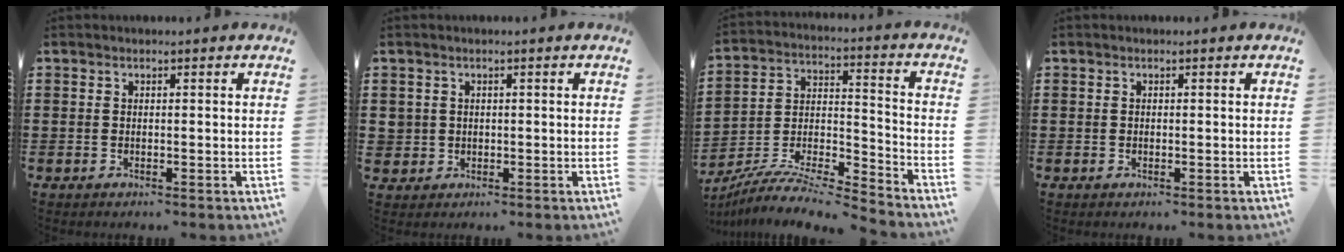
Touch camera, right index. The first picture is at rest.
{"total": 1.6, "force": [0.1, 1.5, 0.0], "torque": [-0.007, 0.008, 0.000]}
{"total": 7.5, "force": [-7.1, 0.7, 2.3], "torque": [-0.044, 0.000, -0.144]}
{"total": 0.0}